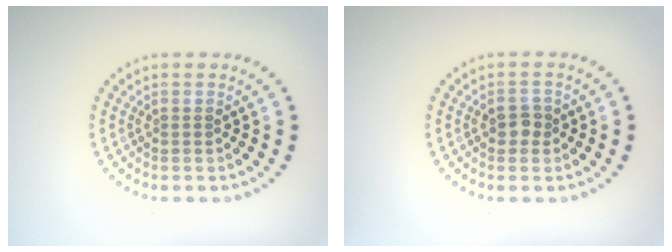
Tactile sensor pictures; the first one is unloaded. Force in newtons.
{"total": 1.6, "press": 1.5, "slide": 0.4}